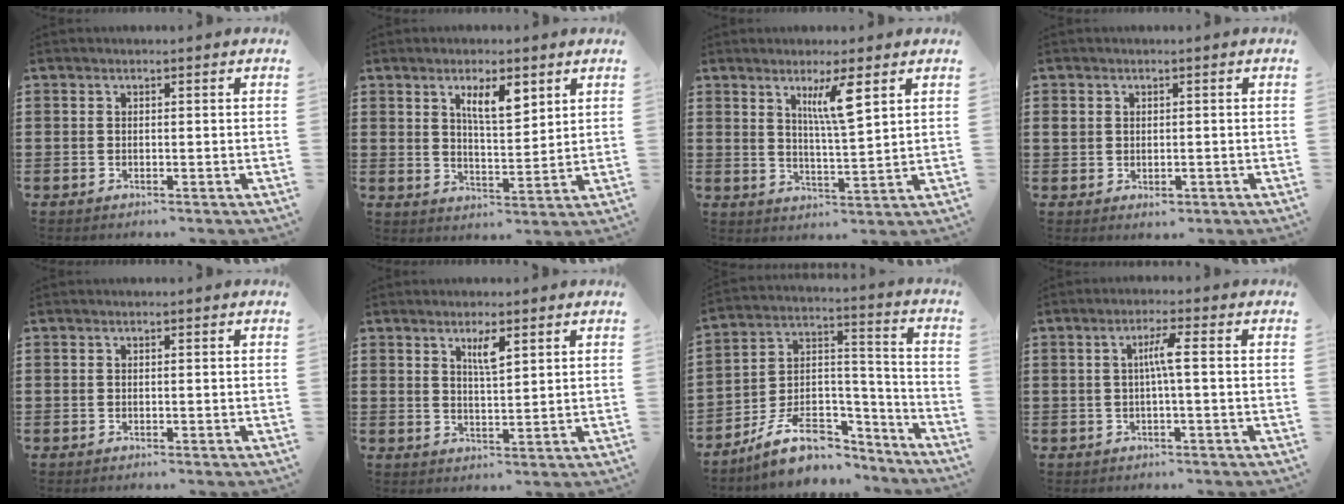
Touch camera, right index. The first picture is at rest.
{"total": 5.8, "force": [3.2, 1.9, 4.5], "torque": [-0.080, -0.001, 0.051]}
{"total": 6.2, "force": [3.2, 0.8, 5.2], "torque": [-0.095, -0.003, 0.048]}
{"total": 1.9, "force": [-0.1, 1.6, 1.2], "torque": [-0.025, 0.004, -0.003]}
{"total": 0.0}
{"total": 3.4, "force": [1.9, 0.8, 2.7], "torque": [-0.042, -0.002, 0.028]}
{"total": 11.1, "force": [-7.9, 6.0, 5.2], "torque": [-0.099, 0.038, -0.142]}
{"total": 3.3, "force": [-0.1, -0.1, 3.3], "torque": [-0.064, -0.001, -0.006]}